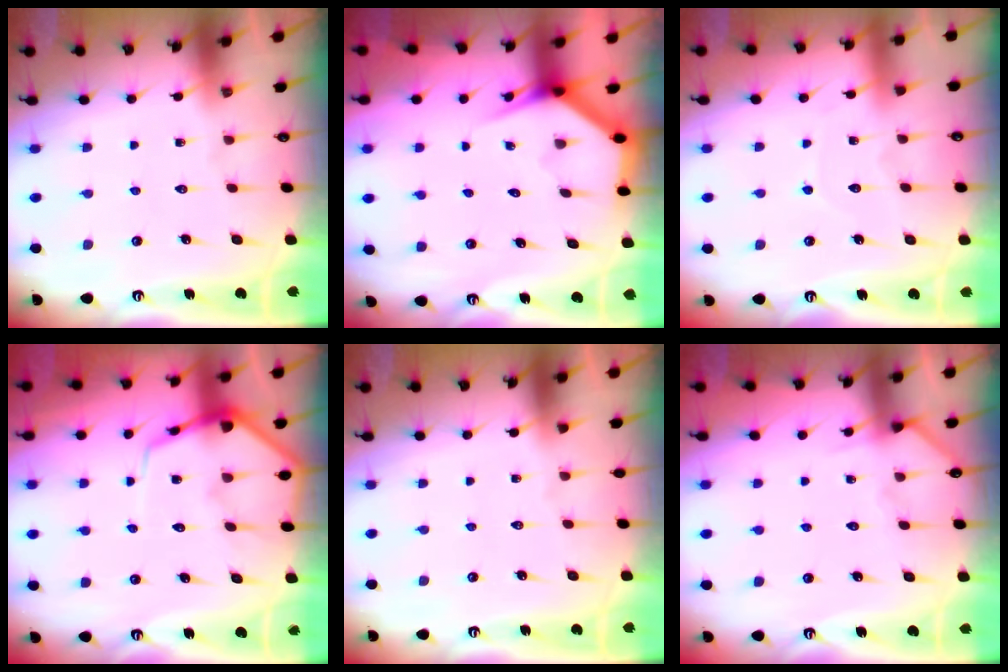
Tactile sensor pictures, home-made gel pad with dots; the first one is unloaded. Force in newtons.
{"total": 3.3, "press": 3.3, "slide": 0.3}
{"total": 4.9, "press": 4.9, "slide": 0.5}
{"total": 7.8, "press": 7.8, "slide": 0.8}
{"total": 0.0}
{"total": 3.1, "press": 3.1, "slide": 0.3}